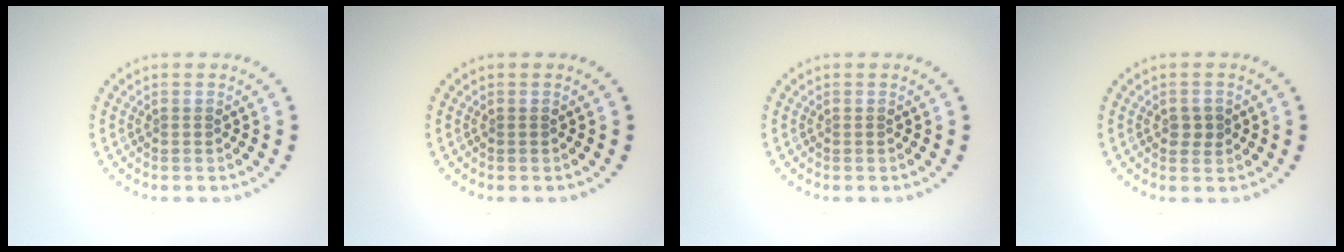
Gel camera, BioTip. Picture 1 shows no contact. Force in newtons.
{"total": 0.0}
{"total": 0.0}
{"total": 1.5, "press": 1.5, "slide": 0.1}